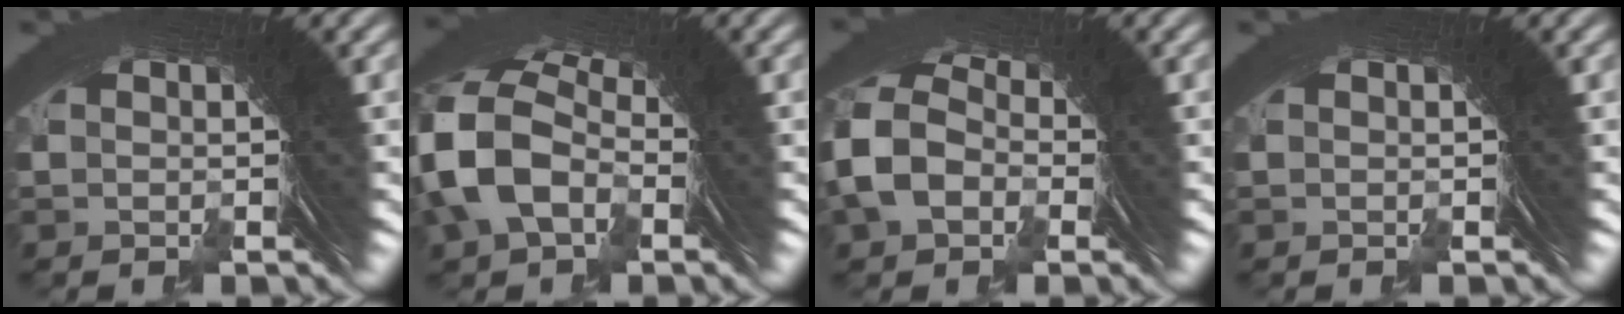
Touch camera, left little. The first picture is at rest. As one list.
[{"total": 7.4, "force": [0.8, 5.8, 4.5], "torque": [-0.113, 0.008, 0.006]}, {"total": 6.1, "force": [-0.1, 5.4, 2.9], "torque": [-0.077, 0.009, -0.009]}, {"total": 0.0}]